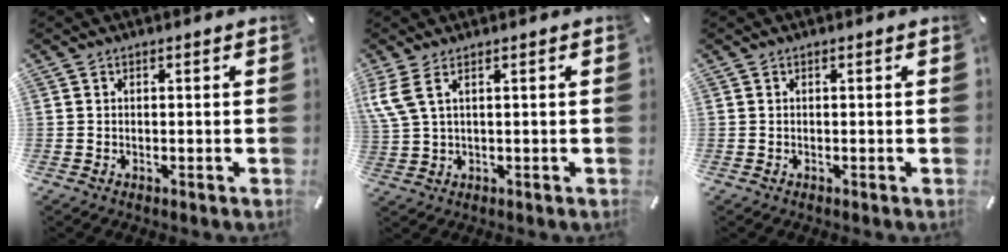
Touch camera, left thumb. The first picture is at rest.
{"total": 4.7, "force": [2.0, 1.4, 4.0], "torque": [-0.096, -0.008, 0.034]}
{"total": 0.0}